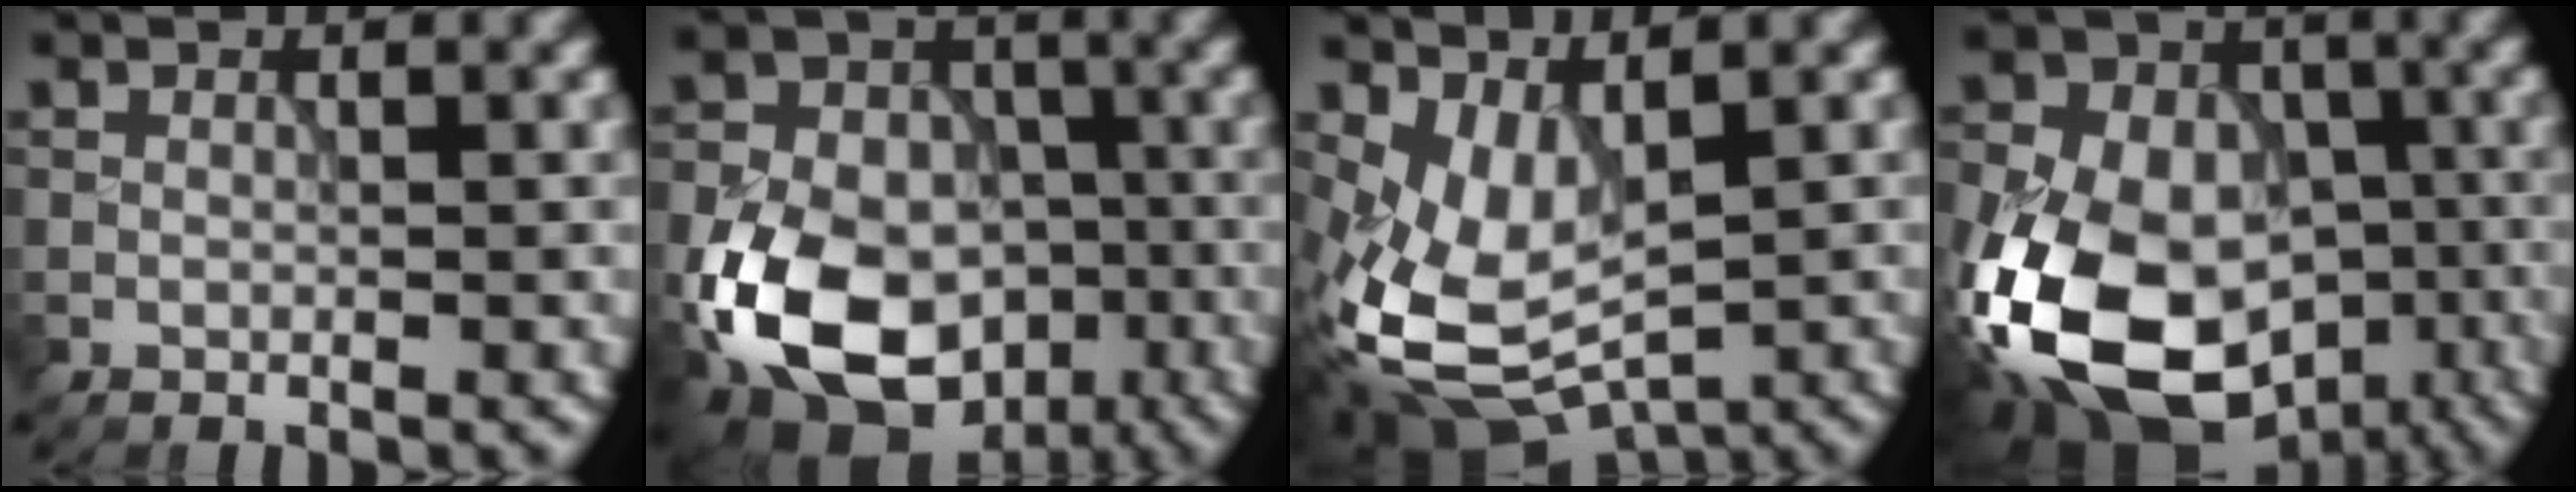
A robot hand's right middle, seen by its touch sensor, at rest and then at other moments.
{"total": 13.5, "force": [-5.3, 9.3, 8.2], "torque": [-0.154, -0.022, -0.099]}
{"total": 6.9, "force": [0.3, 4.1, 5.5], "torque": [-0.123, -0.017, 0.012]}
{"total": 18.2, "force": [-7.2, 13.0, 10.6], "torque": [-0.206, -0.017, -0.126]}